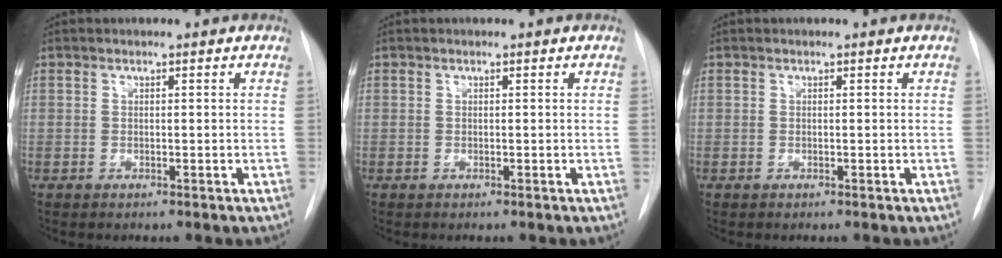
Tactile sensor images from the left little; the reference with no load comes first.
{"total": 0.0}
{"total": 0.0}